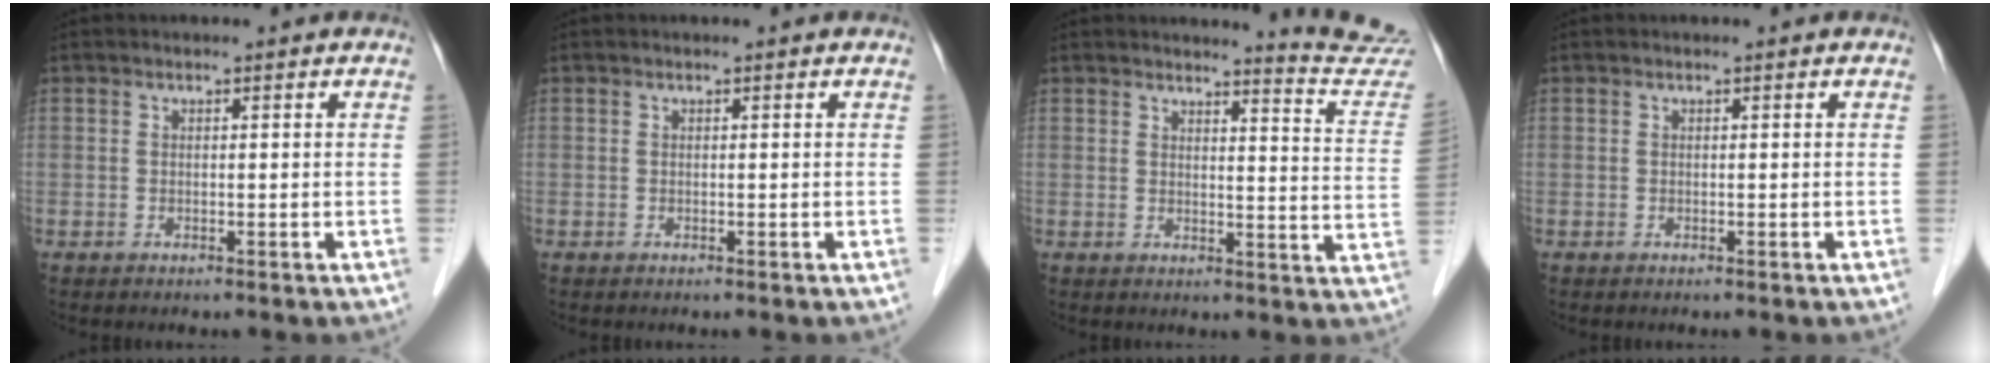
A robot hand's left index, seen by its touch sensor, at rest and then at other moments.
{"total": 0.0}
{"total": 10.3, "force": [10.2, -1.6, -0.2], "torque": [-0.006, -0.110, 0.097]}
{"total": 0.0}